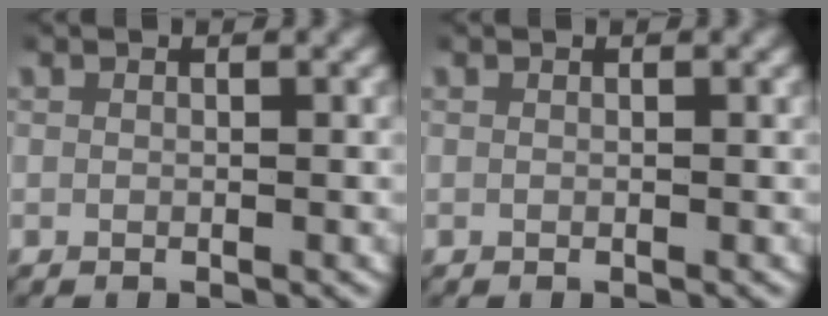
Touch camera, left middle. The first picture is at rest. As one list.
[{"total": 0.0}]